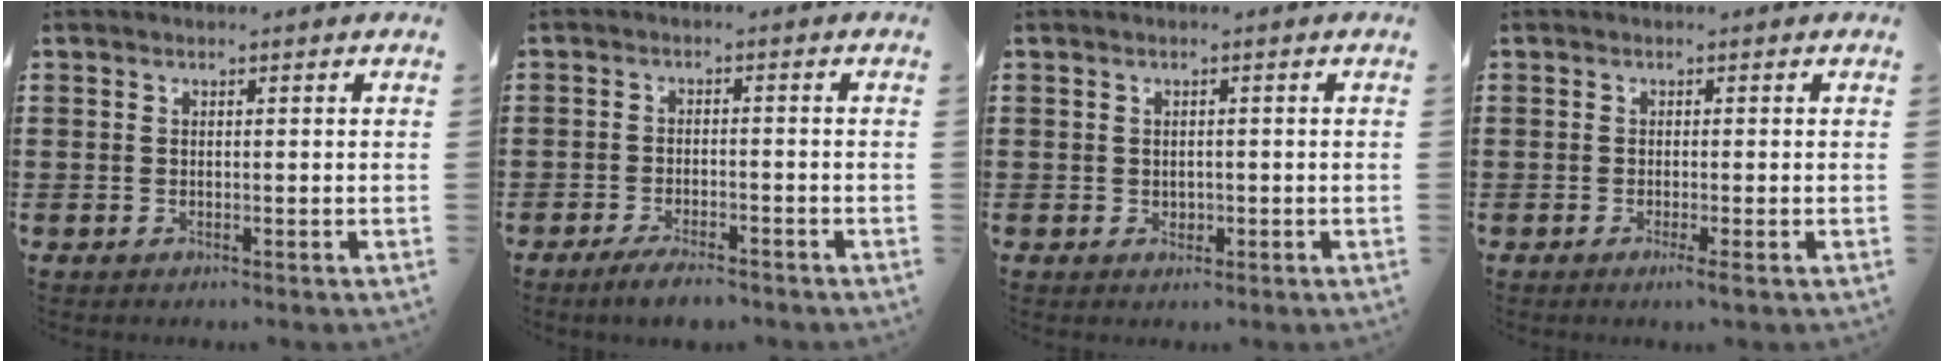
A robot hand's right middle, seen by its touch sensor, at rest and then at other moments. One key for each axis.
{"total": 3.2, "fx": -2.9, "fy": 0.4, "fz": 1.5, "tx": -0.033, "ty": -0.002, "tz": -0.057}
{"total": 0.9, "fx": 0.0, "fy": 0.8, "fz": 0.5, "tx": -0.003, "ty": 0.001, "tz": -0.002}
{"total": 1.2, "fx": -0.5, "fy": -0.2, "fz": 1.0, "tx": -0.018, "ty": -0.005, "tz": -0.009}